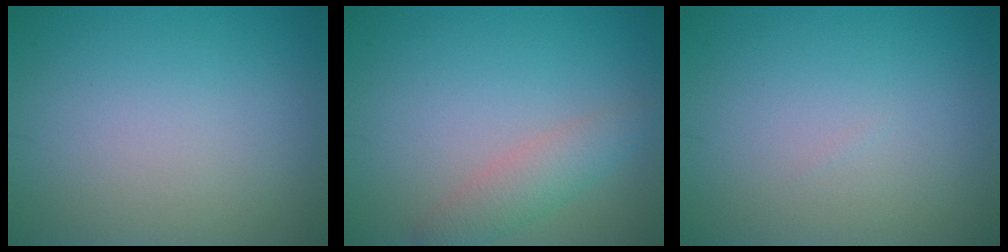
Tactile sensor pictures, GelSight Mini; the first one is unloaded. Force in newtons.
{"total": 2.7, "press": 2.7, "slide": 0.0}
{"total": 0.0}